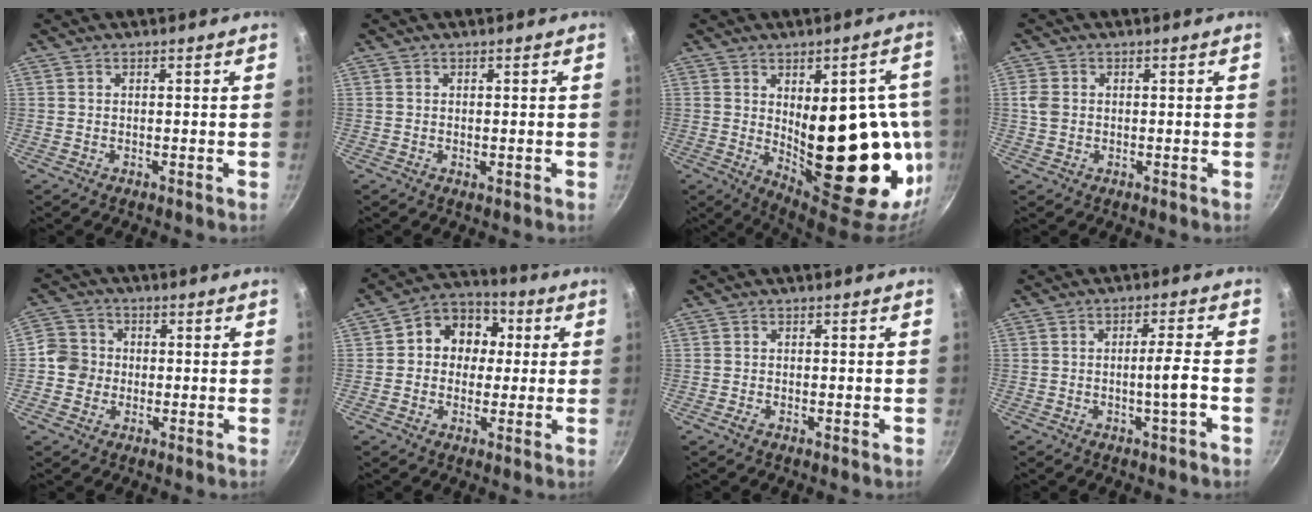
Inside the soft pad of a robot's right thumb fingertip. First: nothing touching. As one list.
[{"total": 0.7, "force": [0.0, 0.3, 0.7], "torque": [-0.009, -0.002, 0.000]}, {"total": 26.1, "force": [-1.4, 11.9, 23.2], "torque": [-0.247, -0.016, 0.014]}, {"total": 3.1, "force": [0.1, 2.6, 1.7], "torque": [-0.030, 0.004, 0.000]}, {"total": 5.9, "force": [-0.7, 5.6, 1.8], "torque": [-0.004, 0.015, -0.031]}, {"total": 10.4, "force": [1.4, 8.8, 5.2], "torque": [-0.035, 0.019, 0.001]}, {"total": 1.0, "force": [-0.5, 0.4, 0.8], "torque": [-0.020, 0.002, -0.012]}, {"total": 4.5, "force": [-1.6, 0.0, 4.2], "torque": [-0.073, 0.016, -0.027]}]